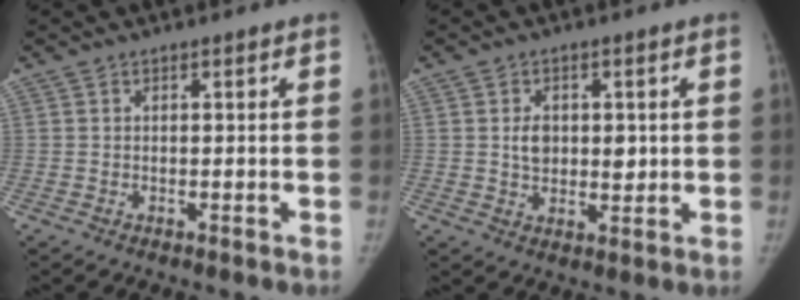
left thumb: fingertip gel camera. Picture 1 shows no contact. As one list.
[{"total": 6.3, "force": [0.9, 4.6, 4.3], "torque": [-0.041, -0.006, 0.018]}]